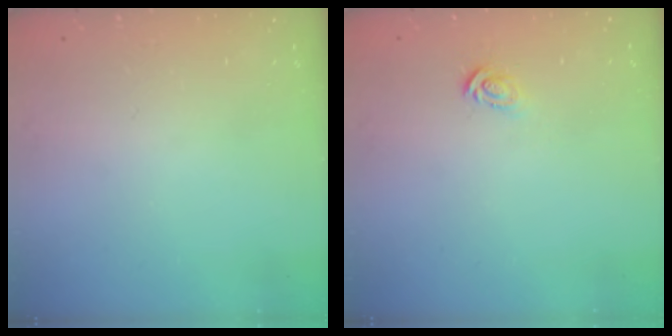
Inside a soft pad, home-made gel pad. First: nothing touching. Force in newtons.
{"total": 2.9, "press": 2.9, "slide": 0.2}